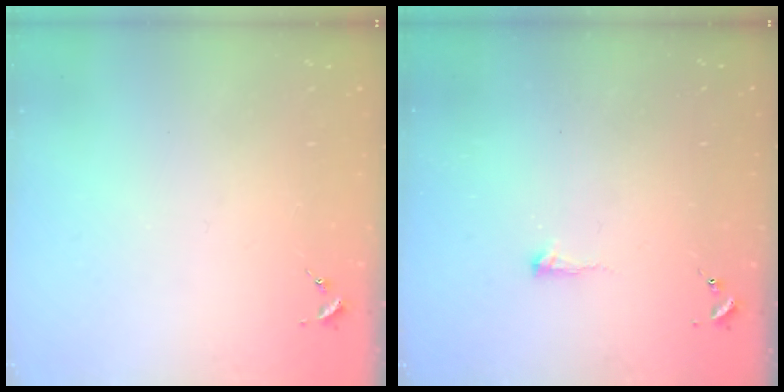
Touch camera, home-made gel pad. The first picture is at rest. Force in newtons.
{"total": 4.6, "press": 4.5, "slide": 0.8}